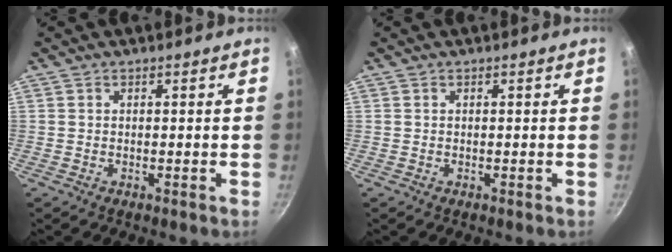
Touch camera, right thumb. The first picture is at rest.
{"total": 0.0}